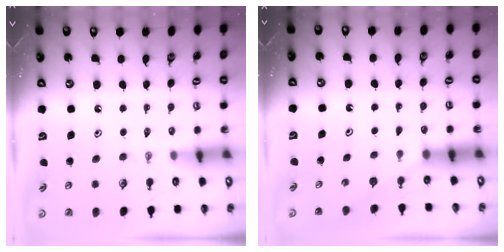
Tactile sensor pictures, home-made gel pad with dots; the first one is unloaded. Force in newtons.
{"total": 2.2, "press": 2.2, "slide": 0.3}